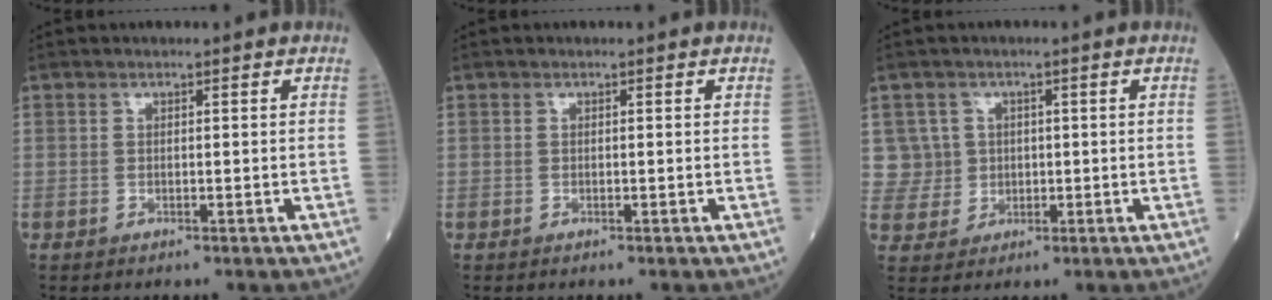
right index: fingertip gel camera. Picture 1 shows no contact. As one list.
[{"total": 0.0}, {"total": 5.3, "force": [1.2, 5.1, -0.2], "torque": [0.014, 0.016, 0.028]}]